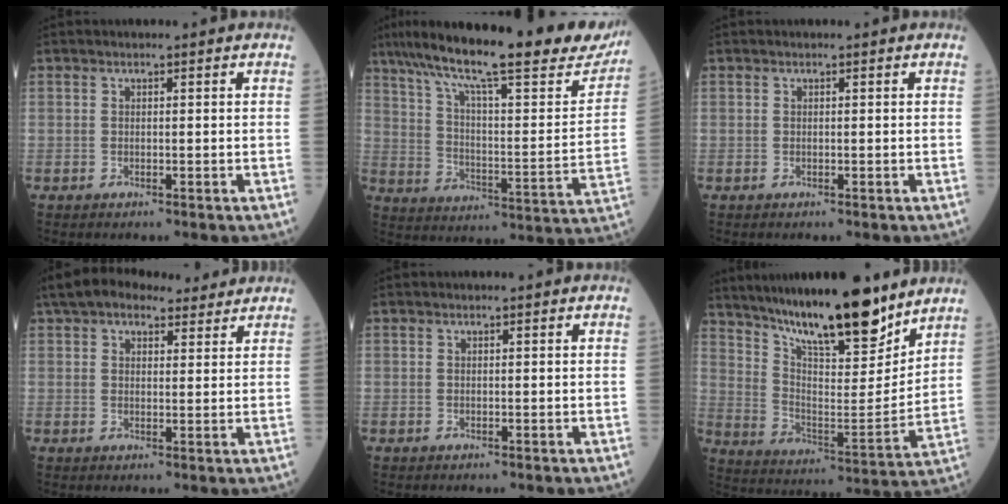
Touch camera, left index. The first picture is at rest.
{"total": 28.6, "force": [23.4, 4.4, 15.8], "torque": [-0.259, -0.023, 0.319]}
{"total": 0.0}
{"total": 11.0, "force": [8.8, 4.6, 4.8], "torque": [-0.072, 0.047, 0.132]}
{"total": 0.0}
{"total": 20.1, "force": [16.0, 3.6, 11.6], "torque": [-0.193, -0.009, 0.270]}